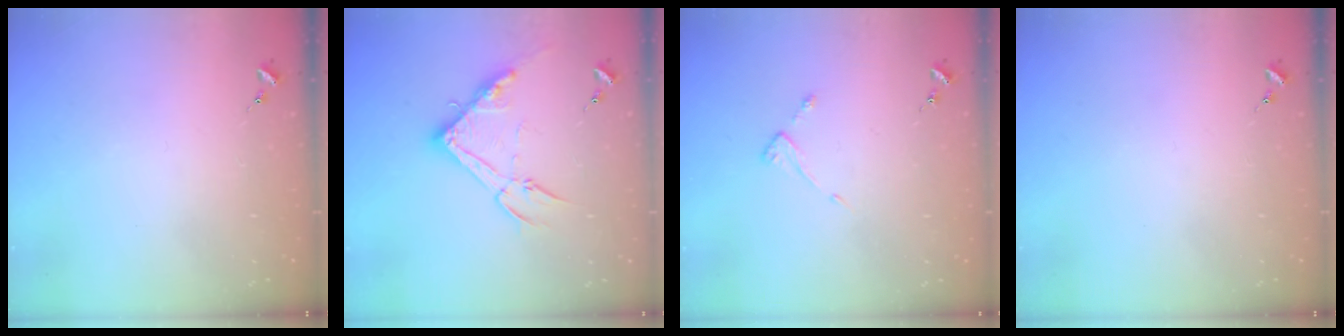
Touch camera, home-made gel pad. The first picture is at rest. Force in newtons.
{"total": 16.1, "press": 16.1, "slide": 0.6}
{"total": 2.6, "press": 2.6, "slide": 0.3}
{"total": 0.0}